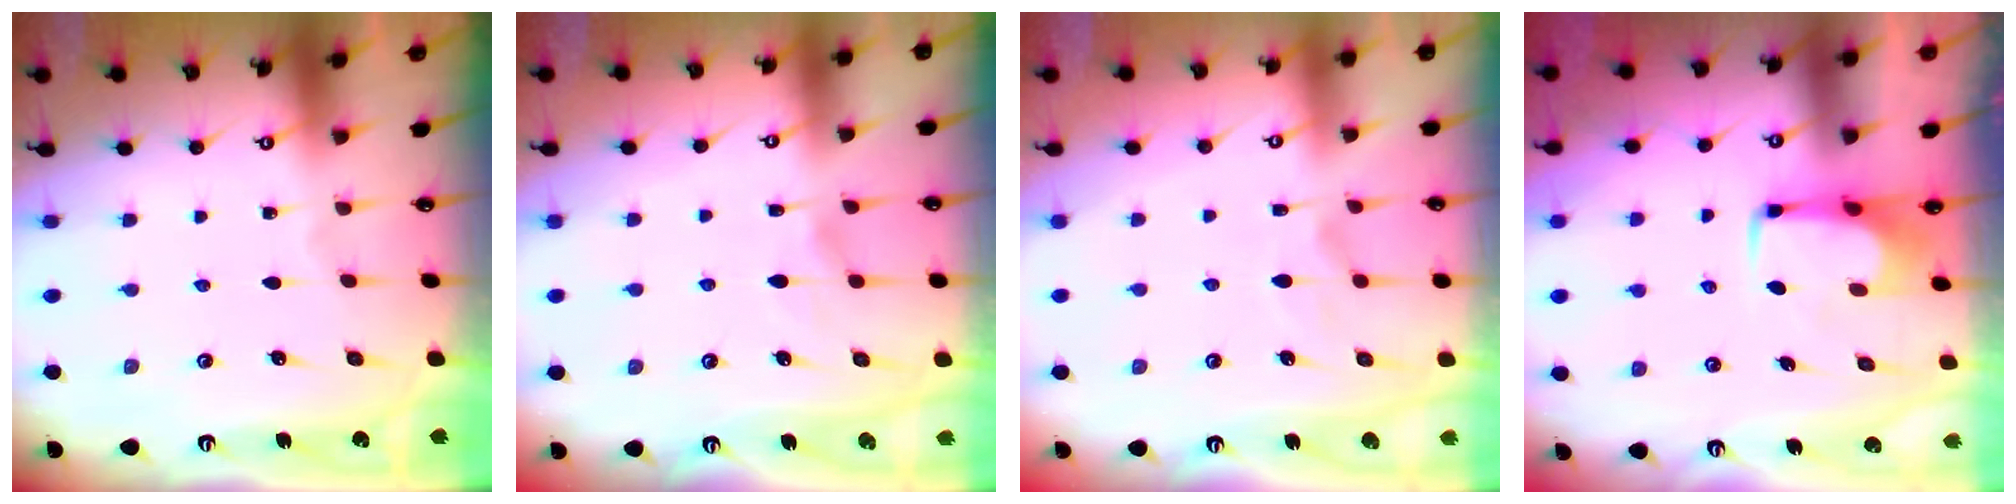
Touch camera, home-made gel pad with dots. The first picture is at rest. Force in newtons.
{"total": 4.7, "press": 4.7, "slide": 0.5}
{"total": 5.2, "press": 5.0, "slide": 1.2}
{"total": 1.3, "press": 1.2, "slide": 0.4}